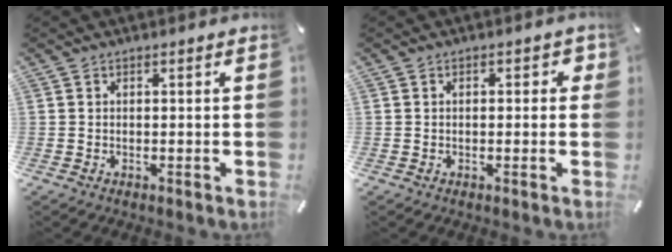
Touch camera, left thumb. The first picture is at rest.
{"total": 1.6, "force": [-0.2, 1.2, 1.1], "torque": [-0.012, 0.005, -0.007]}